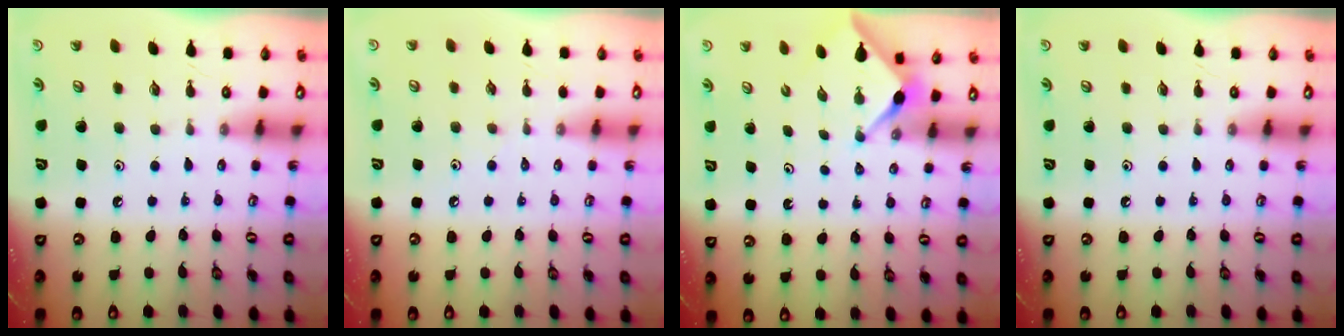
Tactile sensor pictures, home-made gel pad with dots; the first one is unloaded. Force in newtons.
{"total": 1.8, "press": 1.7, "slide": 0.4}
{"total": 2.9, "press": 2.9, "slide": 0.4}
{"total": 0.0}